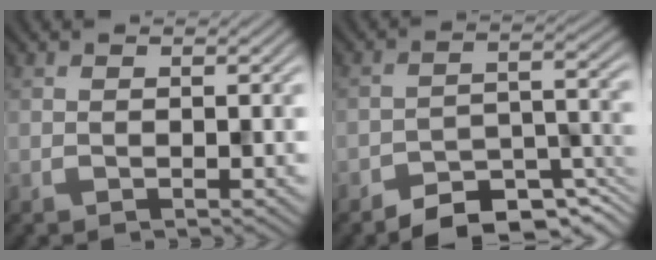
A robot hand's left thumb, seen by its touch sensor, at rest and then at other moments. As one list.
[{"total": 7.4, "force": [-6.1, 2.5, 3.5], "torque": [-0.044, 0.005, -0.108]}]